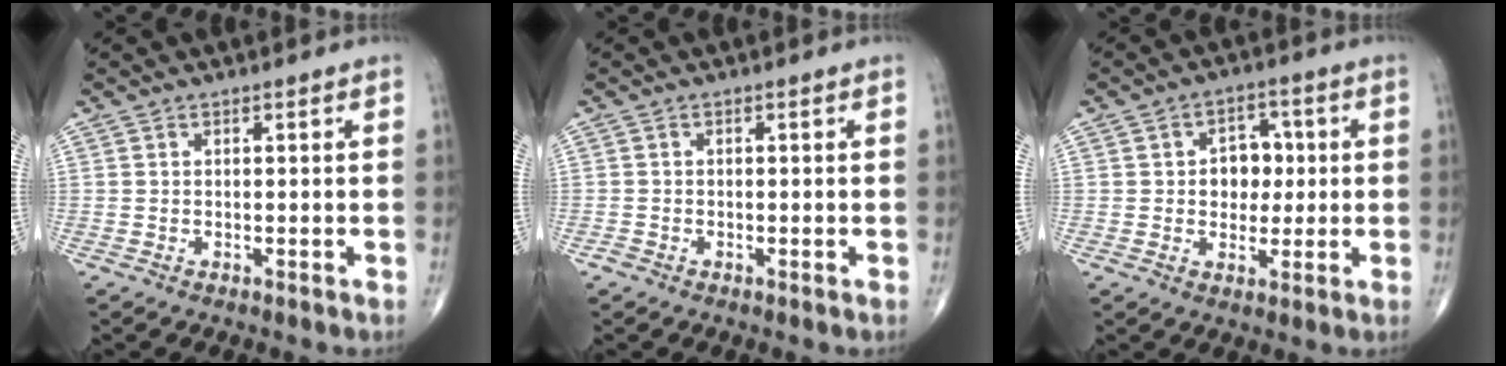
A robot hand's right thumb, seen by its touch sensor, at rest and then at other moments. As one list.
[{"total": 0.8, "force": [-0.5, 0.6, 0.2], "torque": [-0.002, 0.001, -0.014]}, {"total": 6.8, "force": [0.5, 5.3, 4.3], "torque": [-0.022, 0.008, 0.005]}]